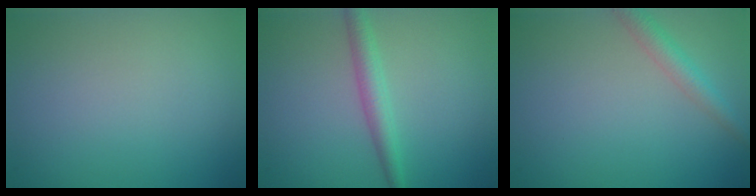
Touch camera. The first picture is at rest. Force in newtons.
{"total": 2.5, "press": 2.5, "slide": 0.0}
{"total": 2.2, "press": 2.2, "slide": 0.1}